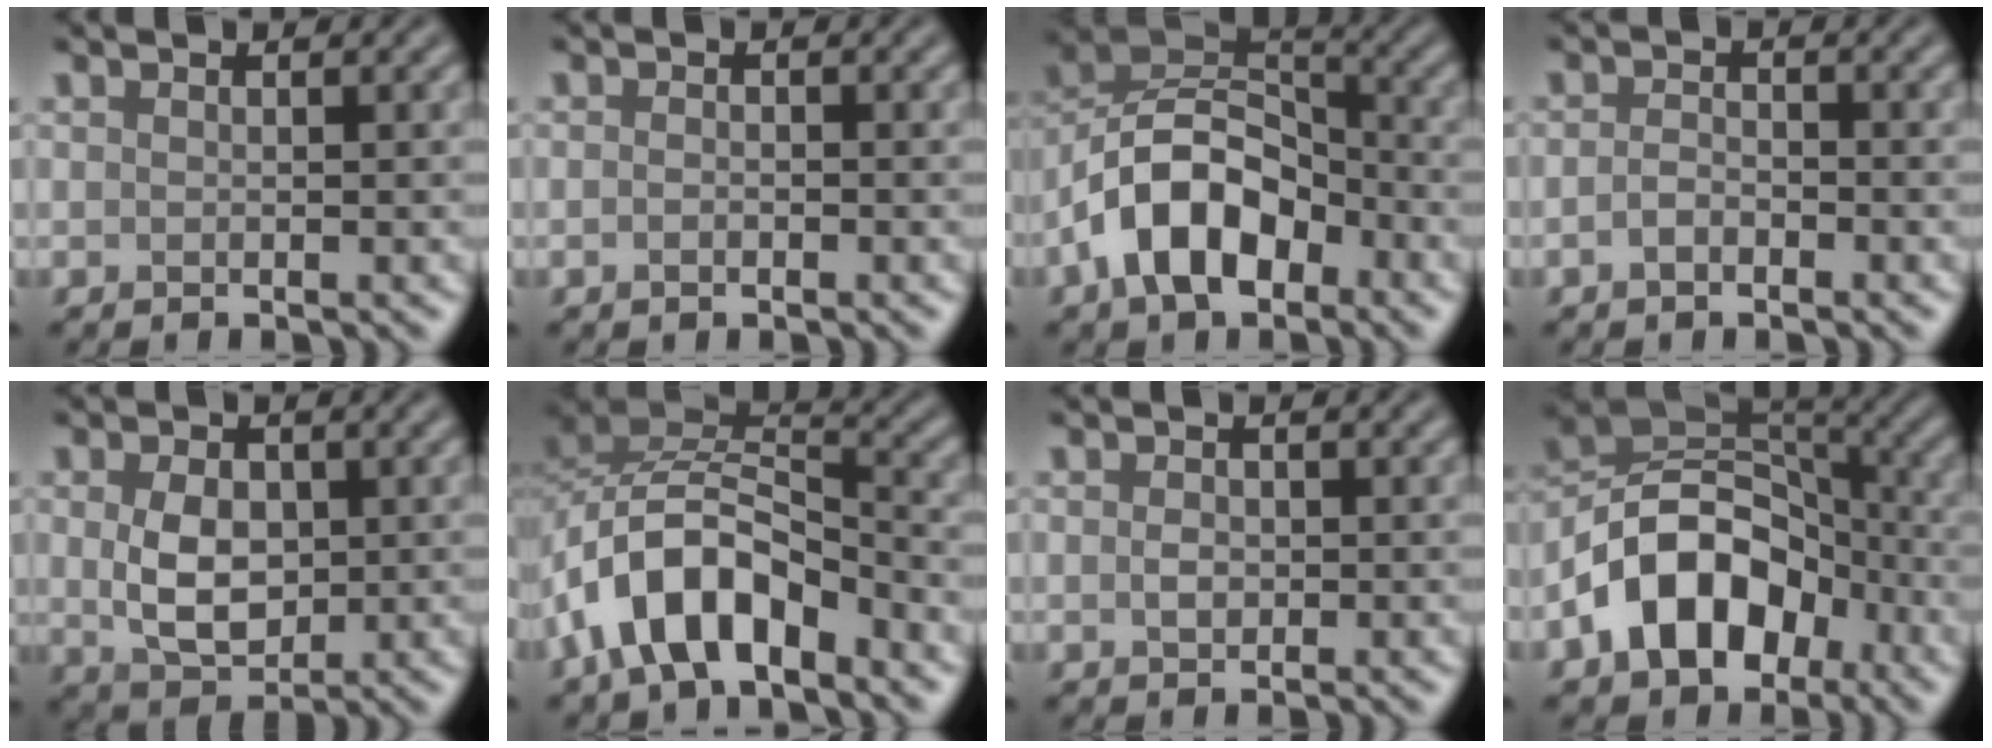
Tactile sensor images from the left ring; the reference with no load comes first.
{"total": 0.8, "force": [-0.4, 0.4, 0.5], "torque": [-0.011, -0.001, -0.008]}
{"total": 8.9, "force": [-4.0, 5.2, 6.1], "torque": [-0.107, 0.015, -0.085]}
{"total": 1.5, "force": [-0.8, 0.8, 1.0], "torque": [-0.022, 0.001, -0.020]}
{"total": 4.8, "force": [0.2, 3.3, 3.5], "torque": [-0.071, -0.004, 0.008]}
{"total": 8.4, "force": [-4.4, 4.3, 5.7], "torque": [-0.094, 0.010, -0.093]}
{"total": 1.2, "force": [0.0, 0.9, 0.9], "torque": [-0.016, -0.002, -0.002]}
{"total": 10.4, "force": [-4.7, 6.9, 6.2], "torque": [-0.102, 0.009, -0.101]}